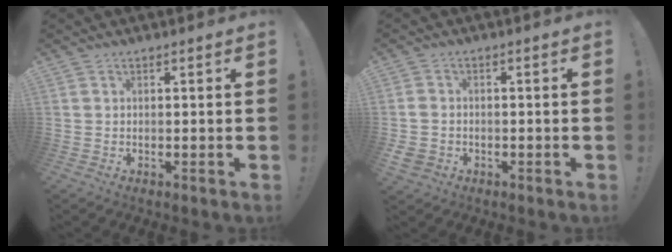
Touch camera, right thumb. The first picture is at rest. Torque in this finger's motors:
{"motor_torque": [1.65, 1.01, 0.84, -1.20, 0.07]}